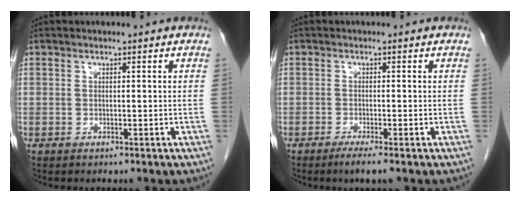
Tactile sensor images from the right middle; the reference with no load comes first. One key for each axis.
{"total": 2.3, "fx": -1.5, "fy": -0.3, "fz": 1.7, "tx": -0.038, "ty": -0.010, "tz": -0.028}